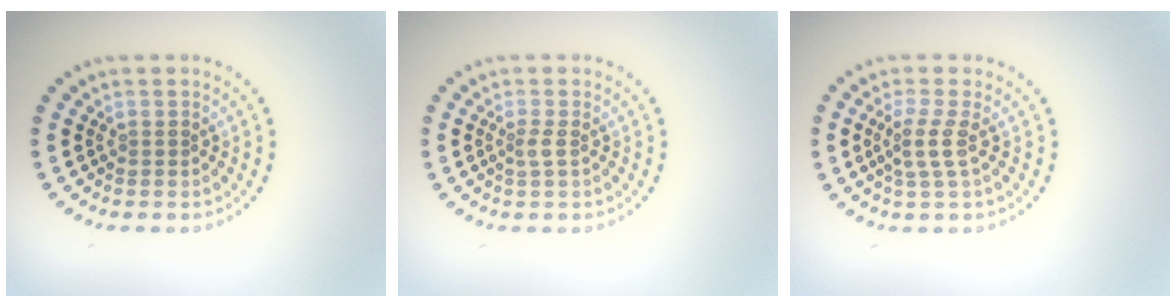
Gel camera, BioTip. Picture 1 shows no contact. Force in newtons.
{"total": 1.1, "press": 0.7, "slide": 0.8}
{"total": 2.1, "press": 1.6, "slide": 1.4}